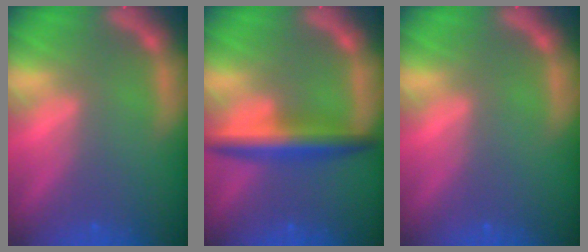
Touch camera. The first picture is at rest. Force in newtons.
{"total": 5.0}
{"total": 0.0}